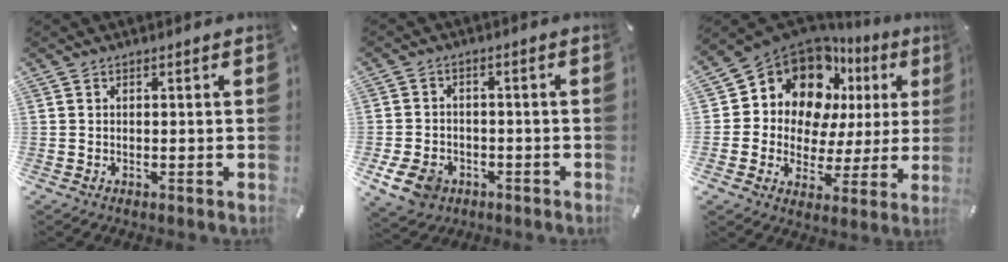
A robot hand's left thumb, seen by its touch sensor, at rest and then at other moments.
{"total": 7.3, "force": [-3.3, 5.6, 3.3], "torque": [-0.075, 0.013, -0.064]}
{"total": 15.1, "force": [8.9, 10.6, 6.1], "torque": [-0.116, -0.069, 0.161]}